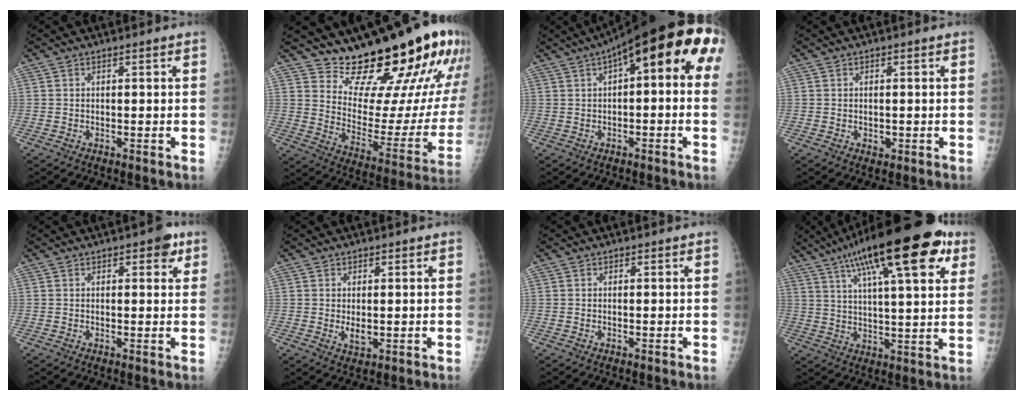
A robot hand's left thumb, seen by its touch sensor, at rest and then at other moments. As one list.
[{"total": 24.9, "force": [20.0, 6.7, 13.3], "torque": [-0.158, -0.156, 0.286]}, {"total": 15.6, "force": [4.2, 5.6, 14.0], "torque": [-0.175, 0.046, 0.043]}, {"total": 1.3, "force": [-0.2, 1.1, 0.7], "torque": [-0.006, 0.000, 0.000]}, {"total": 3.2, "force": [1.7, 1.7, 2.2], "torque": [-0.008, -0.002, 0.014]}, {"total": 1.6, "force": [0.0, 1.0, 1.2], "torque": [-0.017, -0.003, 0.003]}, {"total": 0.0}, {"total": 23.2, "force": [12.1, 6.4, 18.7], "torque": [-0.281, -0.005, 0.183]}]